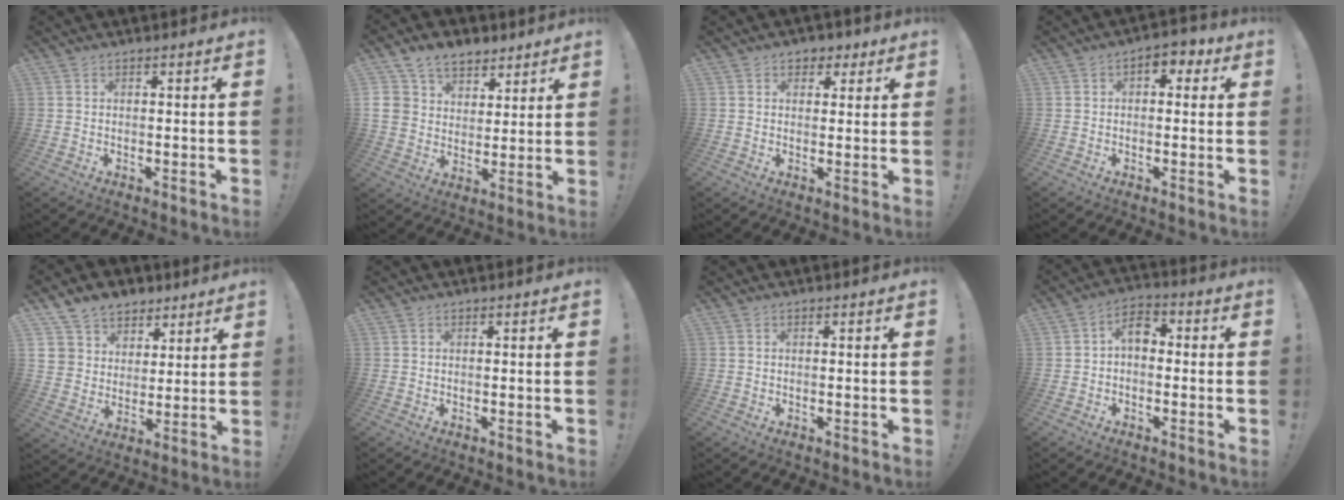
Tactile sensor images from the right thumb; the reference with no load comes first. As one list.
[{"total": 12.0, "force": [6.9, 8.9, 4.3], "torque": [-0.067, -0.037, 0.139]}, {"total": 4.1, "force": [1.9, 3.3, 1.5], "torque": [-0.013, -0.005, 0.033]}, {"total": 4.4, "force": [0.6, 2.9, 3.2], "torque": [-0.038, 0.002, 0.008]}, {"total": 8.7, "force": [5.4, 6.7, 1.2], "torque": [-0.024, -0.041, 0.110]}, {"total": 0.0}, {"total": 0.0}, {"total": 6.2, "force": [-0.2, 4.1, 4.7], "torque": [-0.088, 0.010, -0.004]}]